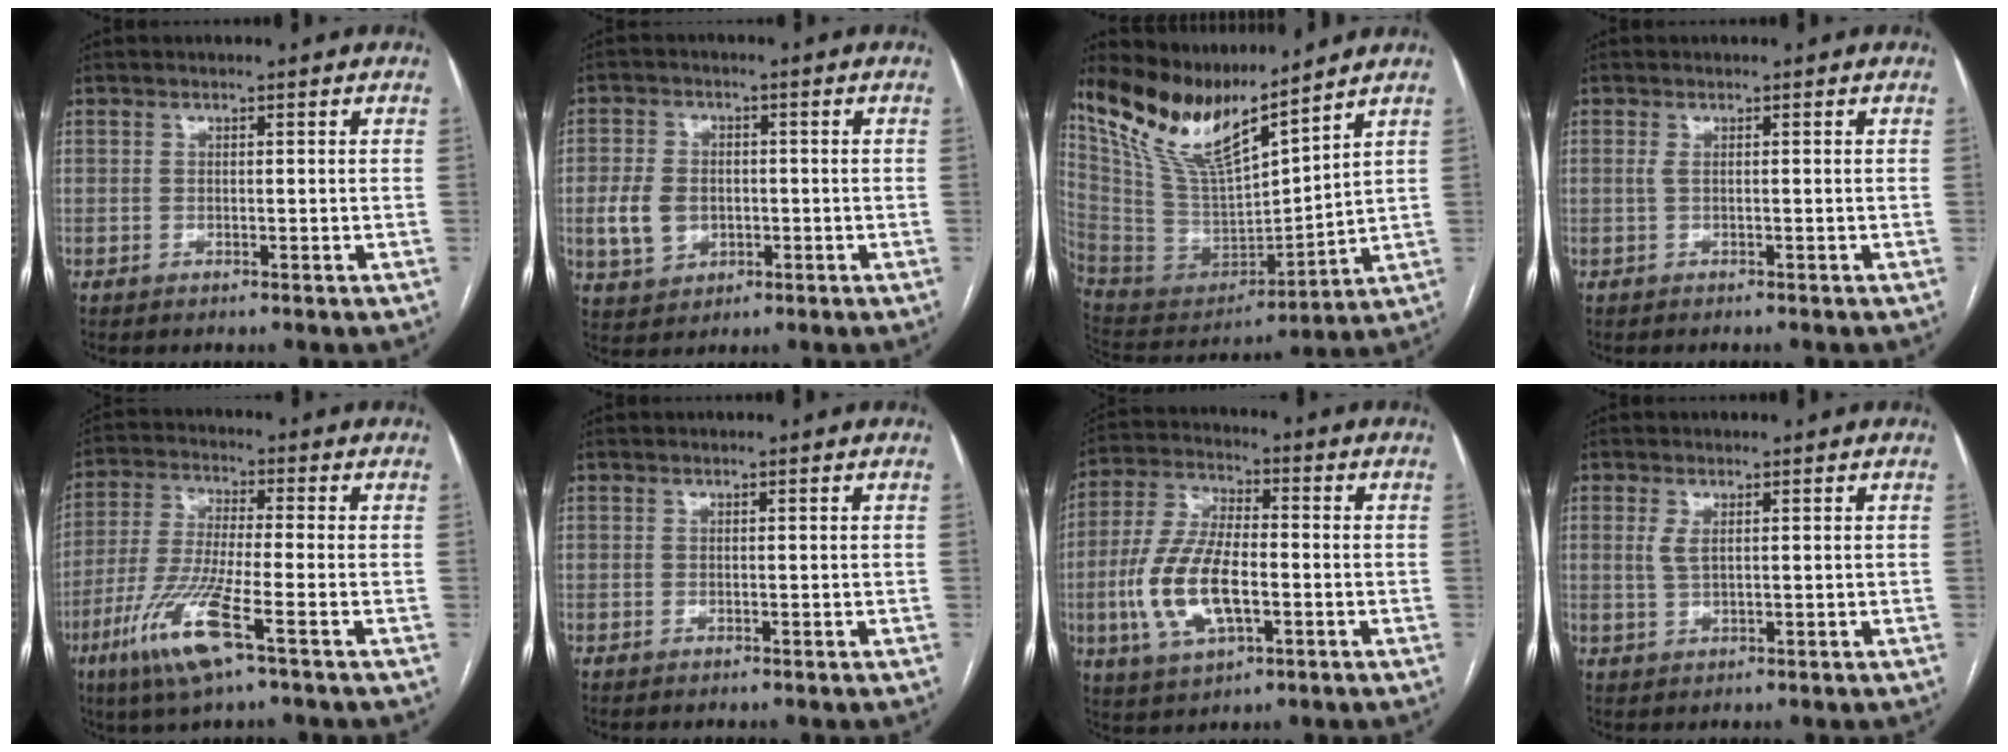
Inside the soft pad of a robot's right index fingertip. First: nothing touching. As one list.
[{"total": 7.5, "force": [-1.1, 5.9, 4.4], "torque": [-0.093, 0.015, -0.008]}, {"total": 16.0, "force": [13.2, 2.2, 8.7], "torque": [-0.174, -0.009, 0.268]}, {"total": 1.6, "force": [-1.0, -0.1, 1.2], "torque": [-0.020, -0.001, -0.010]}, {"total": 11.7, "force": [-5.6, 0.7, 10.2], "torque": [-0.220, -0.023, -0.109]}, {"total": 0.0}, {"total": 13.2, "force": [-3.0, 5.3, 11.7], "torque": [-0.256, 0.003, -0.054]}, {"total": 2.1, "force": [0.7, 0.6, 1.8], "torque": [-0.047, -0.002, 0.019]}]